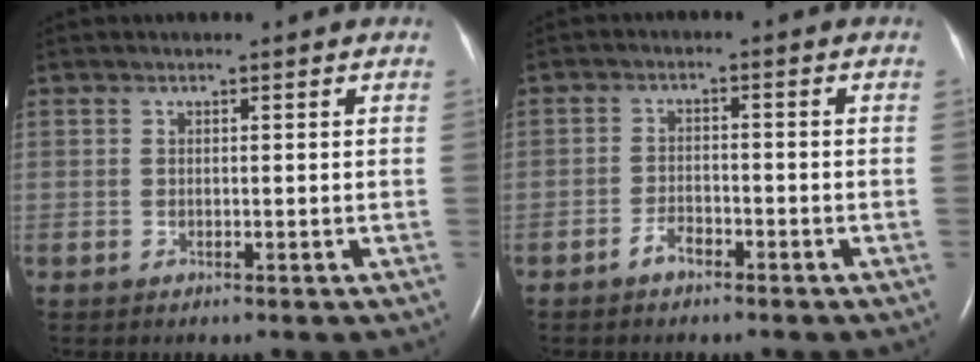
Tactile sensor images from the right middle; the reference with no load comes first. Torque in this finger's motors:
{"motor_torque": [-0.44, -0.73, -0.03, 0.00]}